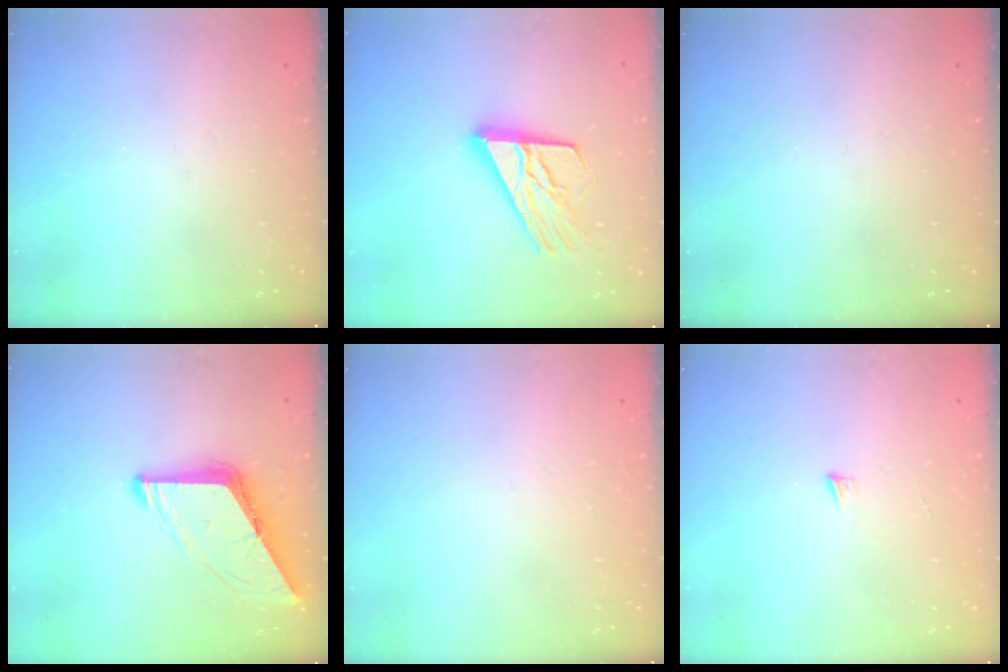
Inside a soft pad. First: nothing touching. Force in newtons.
{"total": 16.5, "press": 16.4, "slide": 1.5}
{"total": 0.0}
{"total": 9.7, "press": 9.6, "slide": 1.0}
{"total": 0.8, "press": 0.8, "slide": 0.1}
{"total": 3.0, "press": 3.0, "slide": 0.3}